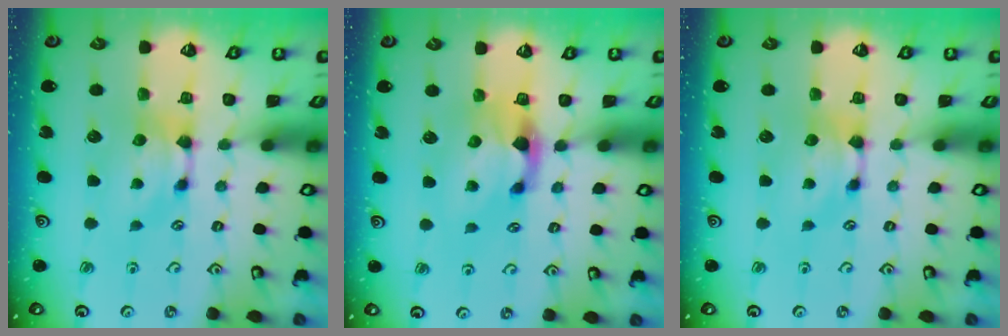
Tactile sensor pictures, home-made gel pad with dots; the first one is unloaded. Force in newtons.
{"total": 2.2, "press": 1.7, "slide": 1.4}
{"total": 0.0}